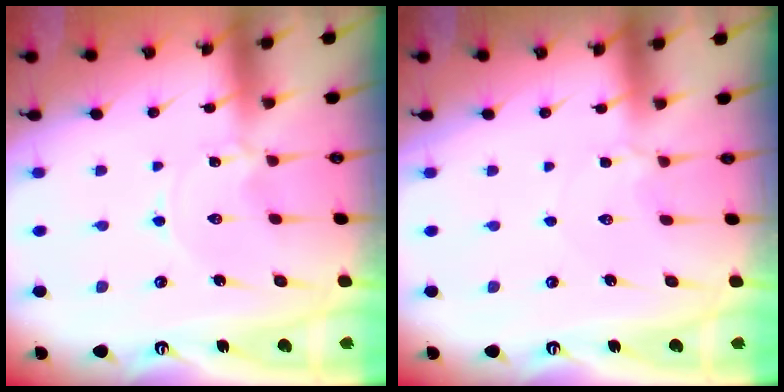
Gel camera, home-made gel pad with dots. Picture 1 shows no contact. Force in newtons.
{"total": 3.4, "press": 3.4, "slide": 0.5}